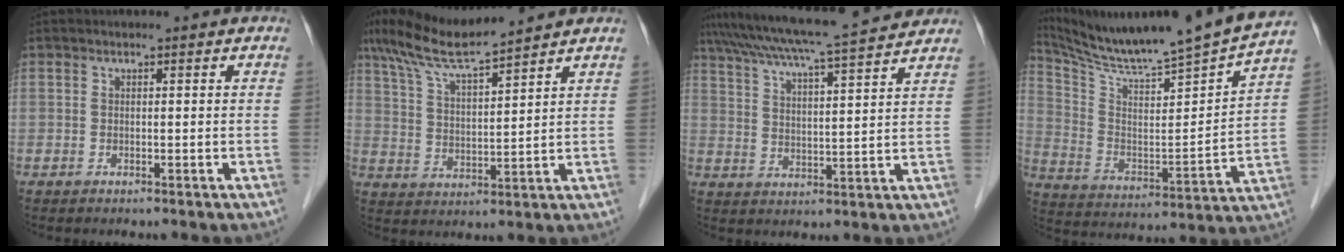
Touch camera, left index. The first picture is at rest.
{"total": 9.9, "force": [8.6, -0.4, 5.0], "torque": [-0.100, 0.017, 0.160]}
{"total": 15.8, "force": [14.1, -0.6, 7.1], "torque": [-0.130, 0.017, 0.202]}
{"total": 21.2, "force": [19.1, -1.7, 9.1], "torque": [-0.163, -0.057, 0.297]}